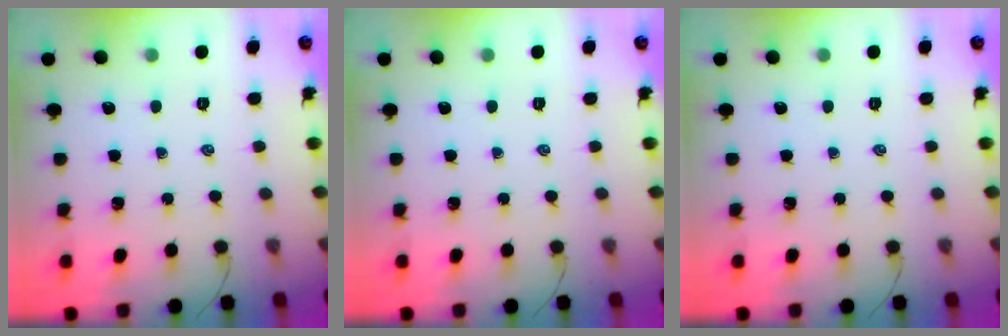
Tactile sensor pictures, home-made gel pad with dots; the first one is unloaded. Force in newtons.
{"total": 0.0}
{"total": 0.0}